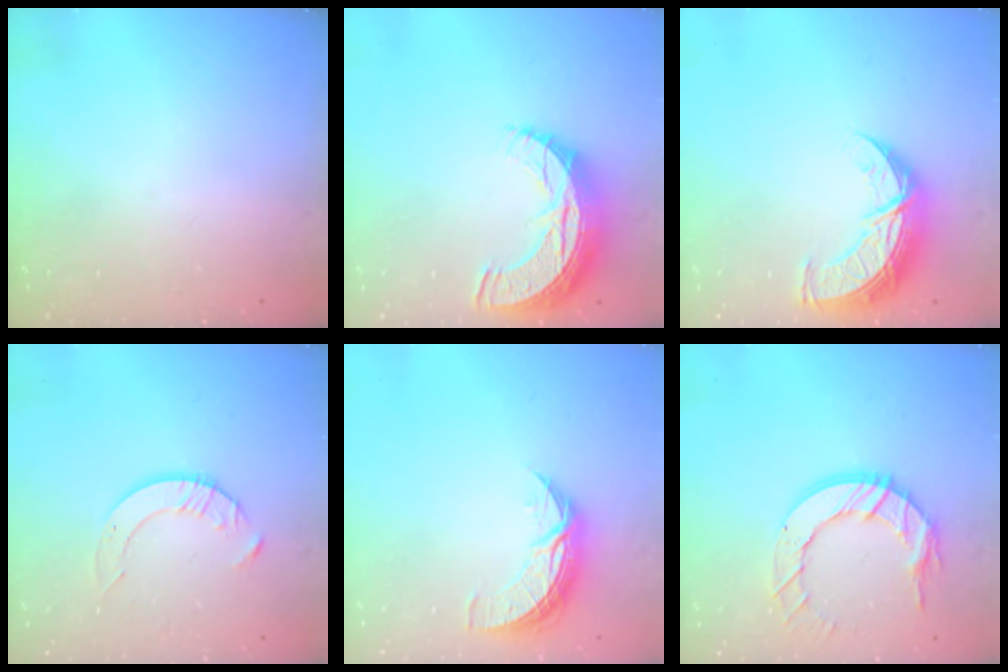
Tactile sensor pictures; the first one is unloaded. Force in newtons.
{"total": 11.6, "press": 11.6, "slide": 0.7}
{"total": 11.2, "press": 11.2, "slide": 0.9}
{"total": 4.7, "press": 4.6, "slide": 0.6}
{"total": 8.3, "press": 8.3, "slide": 0.5}
{"total": 12.3, "press": 12.3, "slide": 1.2}